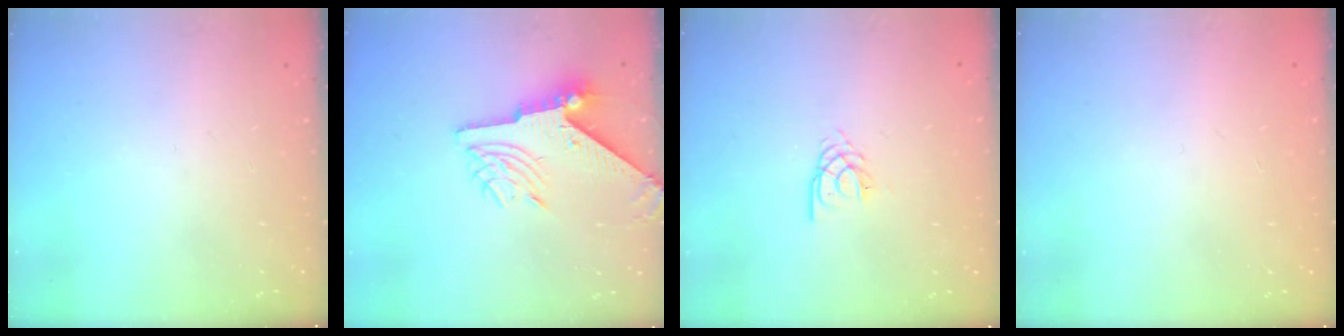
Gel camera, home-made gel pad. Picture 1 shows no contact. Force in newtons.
{"total": 9.4, "press": 9.4, "slide": 1.2}
{"total": 2.1, "press": 2.1, "slide": 0.3}
{"total": 0.8, "press": 0.8, "slide": 0.2}